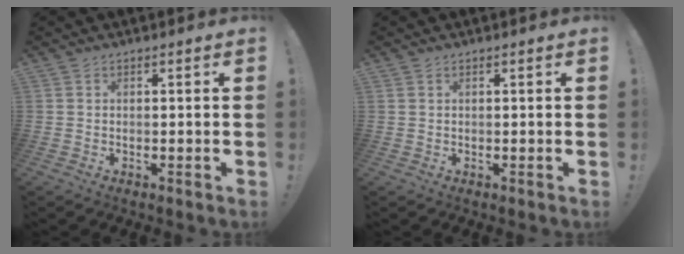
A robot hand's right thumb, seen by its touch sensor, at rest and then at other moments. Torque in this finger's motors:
{"motor_torque": [-0.13, 0.00, 0.15, -0.07, 0.04]}